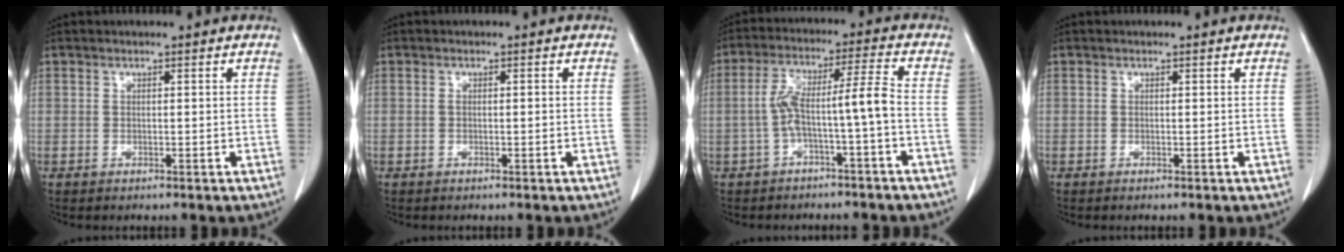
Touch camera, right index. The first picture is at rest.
{"total": 0.7, "force": [-0.1, 0.3, 0.7], "torque": [-0.014, 0.003, 0.000]}
{"total": 7.5, "force": [-2.2, -0.2, 7.2], "torque": [-0.136, 0.034, -0.034]}
{"total": 0.0}